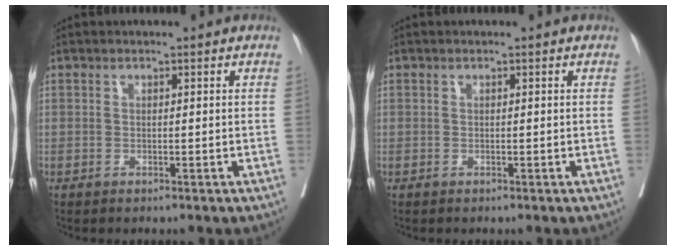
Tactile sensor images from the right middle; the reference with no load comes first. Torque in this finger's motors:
{"motor_torque": [0.28, -0.24, 0.02, 0.00]}